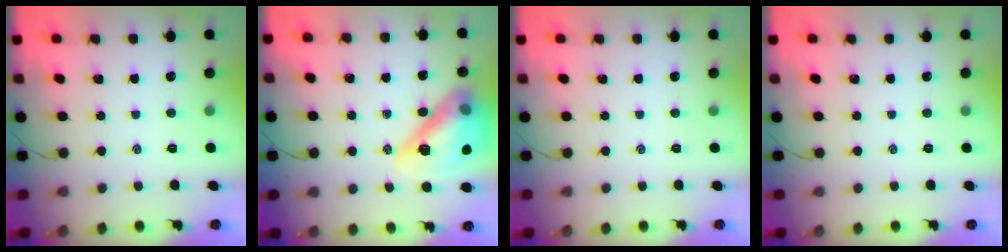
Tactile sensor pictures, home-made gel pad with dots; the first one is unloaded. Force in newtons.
{"total": 21.6, "press": 21.2, "slide": 4.3}
{"total": 0.0}
{"total": 0.0}